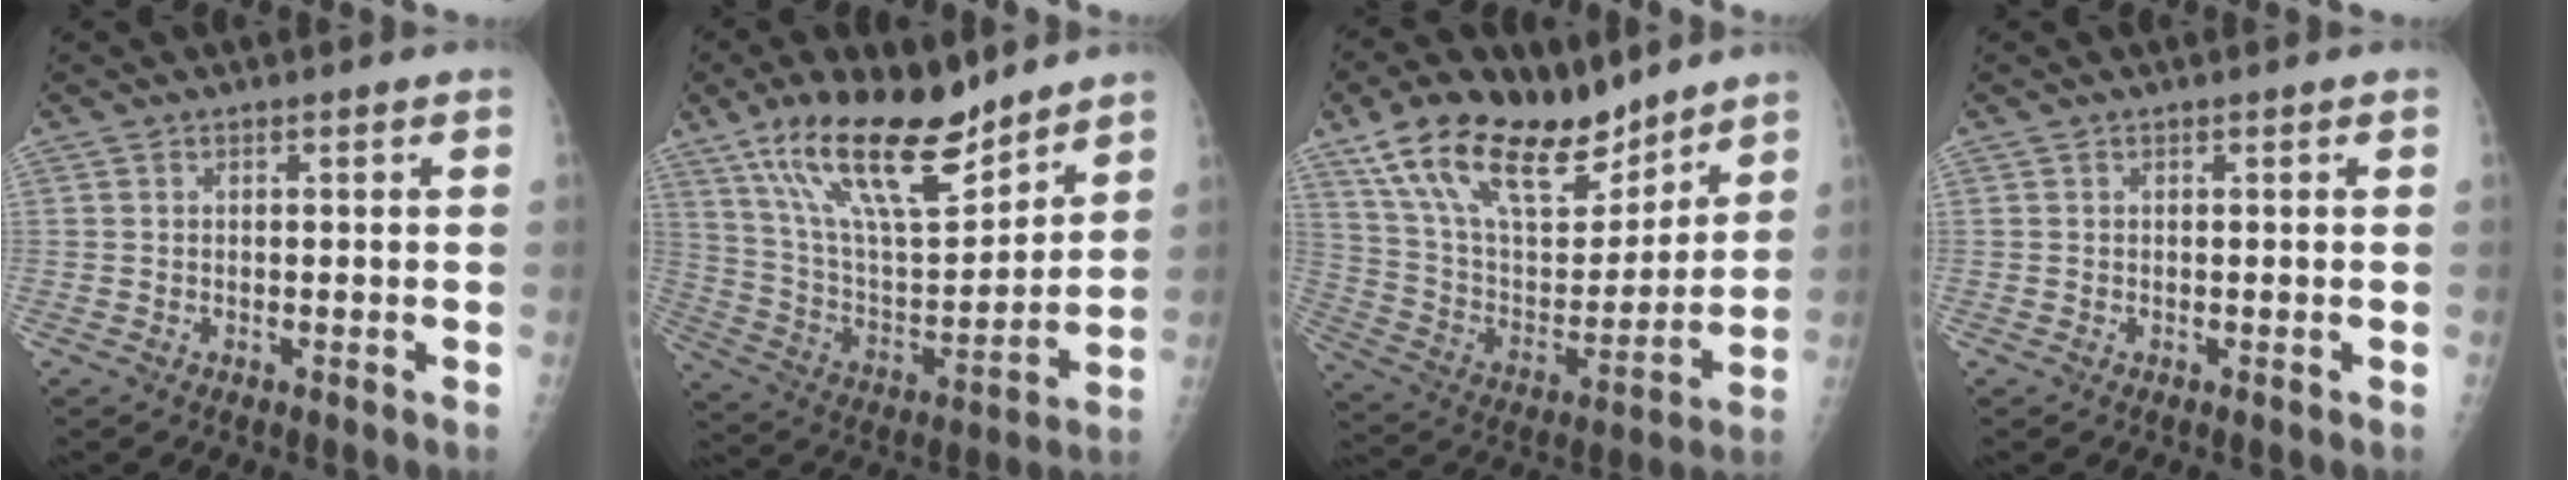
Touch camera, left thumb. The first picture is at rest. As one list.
[{"total": 21.7, "force": [15.0, 7.4, 13.8], "torque": [-0.213, -0.068, 0.274]}, {"total": 24.0, "force": [16.5, 10.8, 13.7], "torque": [-0.209, -0.048, 0.295]}, {"total": 0.0}]